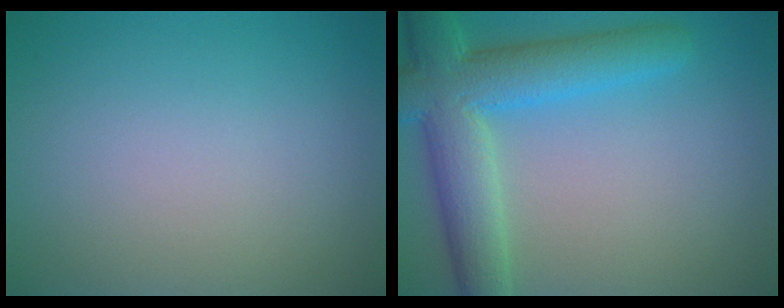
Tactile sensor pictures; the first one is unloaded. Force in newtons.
{"total": 7.8, "press": 7.8, "slide": 0.3}